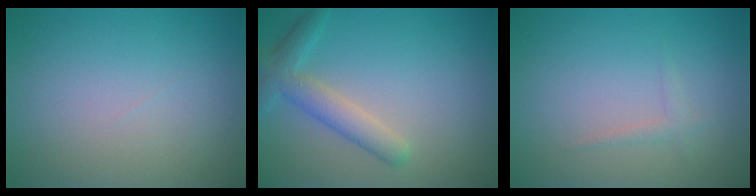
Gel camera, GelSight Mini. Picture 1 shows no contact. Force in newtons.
{"total": 3.4, "press": 3.4, "slide": 0.1}
{"total": 0.9, "press": 0.9, "slide": 0.1}